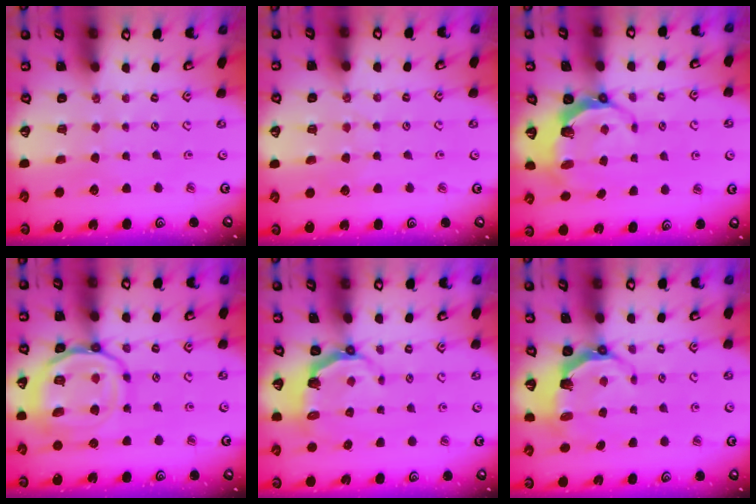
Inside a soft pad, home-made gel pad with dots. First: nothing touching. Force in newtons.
{"total": 3.9, "press": 3.9, "slide": 0.6}
{"total": 6.8, "press": 5.4, "slide": 4.1}
{"total": 17.5, "press": 17.4, "slide": 1.6}
{"total": 4.6, "press": 3.0, "slide": 3.4}
{"total": 5.5, "press": 3.9, "slide": 3.8}